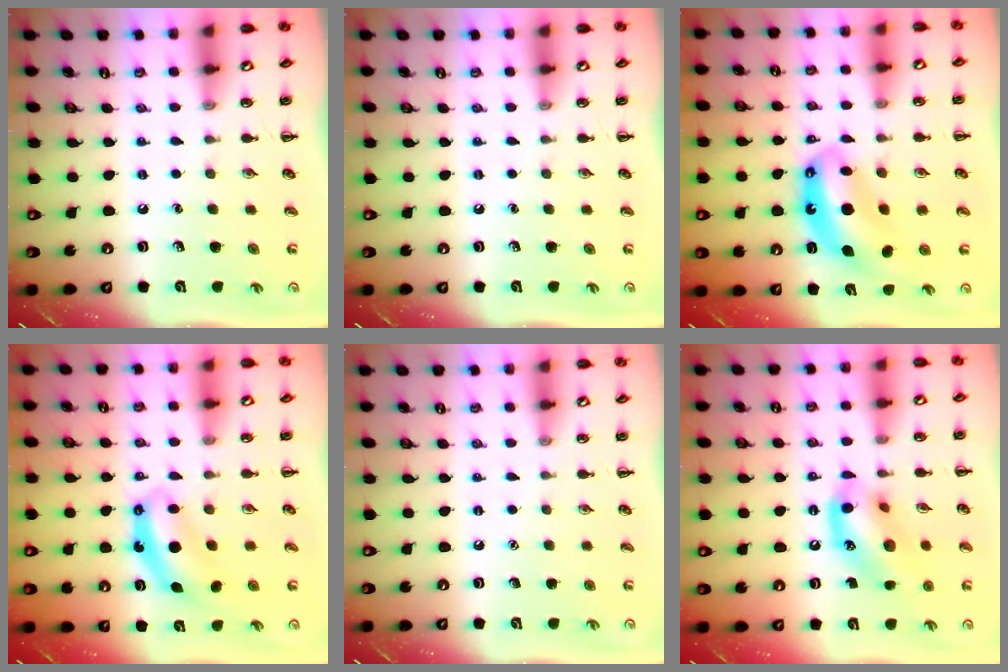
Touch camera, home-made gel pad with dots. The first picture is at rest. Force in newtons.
{"total": 0.0}
{"total": 11.2, "press": 10.8, "slide": 3.0}
{"total": 7.1, "press": 7.1, "slide": 0.3}
{"total": 1.4, "press": 1.4, "slide": 0.1}
{"total": 13.6, "press": 13.5, "slide": 1.7}